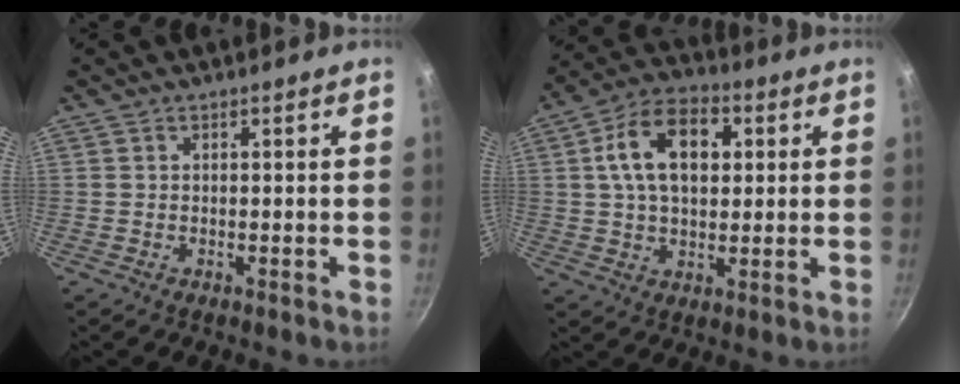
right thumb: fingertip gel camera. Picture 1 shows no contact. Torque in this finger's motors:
{"motor_torque": [-0.12, 2.65, 1.54, 0.43, 0.13]}